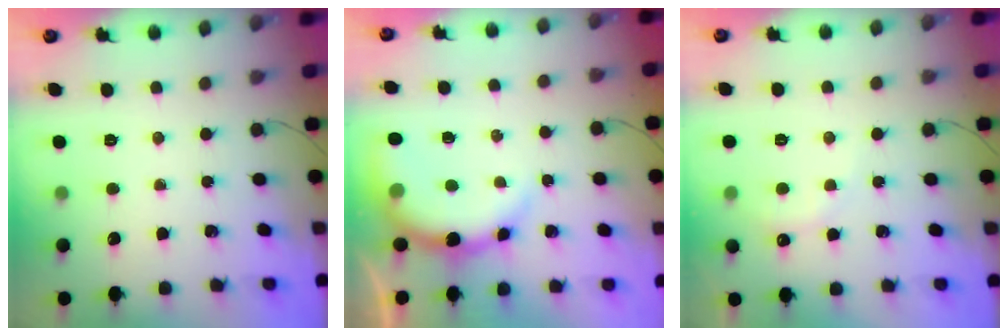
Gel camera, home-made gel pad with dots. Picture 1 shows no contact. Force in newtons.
{"total": 9.3, "press": 9.1, "slide": 2.0}
{"total": 6.8, "press": 6.7, "slide": 1.2}